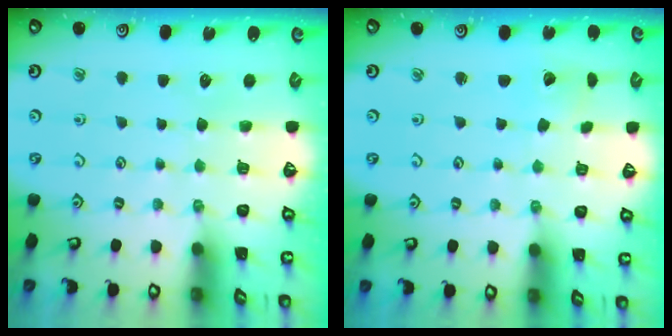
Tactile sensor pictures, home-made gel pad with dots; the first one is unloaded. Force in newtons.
{"total": 2.4, "press": 2.4, "slide": 0.2}